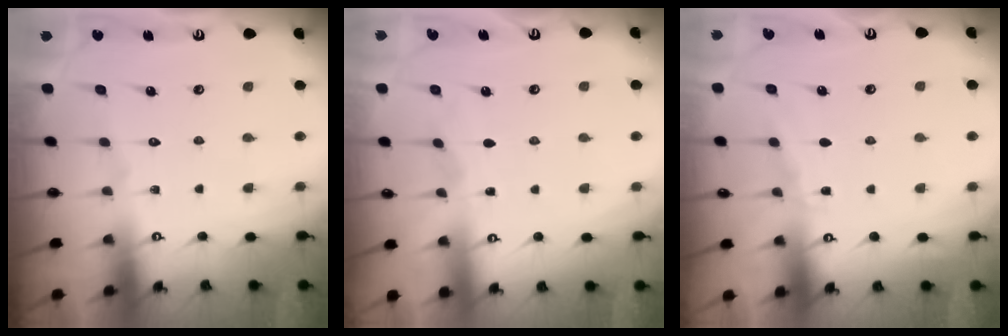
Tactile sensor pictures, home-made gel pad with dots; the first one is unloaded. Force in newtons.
{"total": 3.0, "press": 3.0, "slide": 0.4}
{"total": 2.9, "press": 2.9, "slide": 0.3}